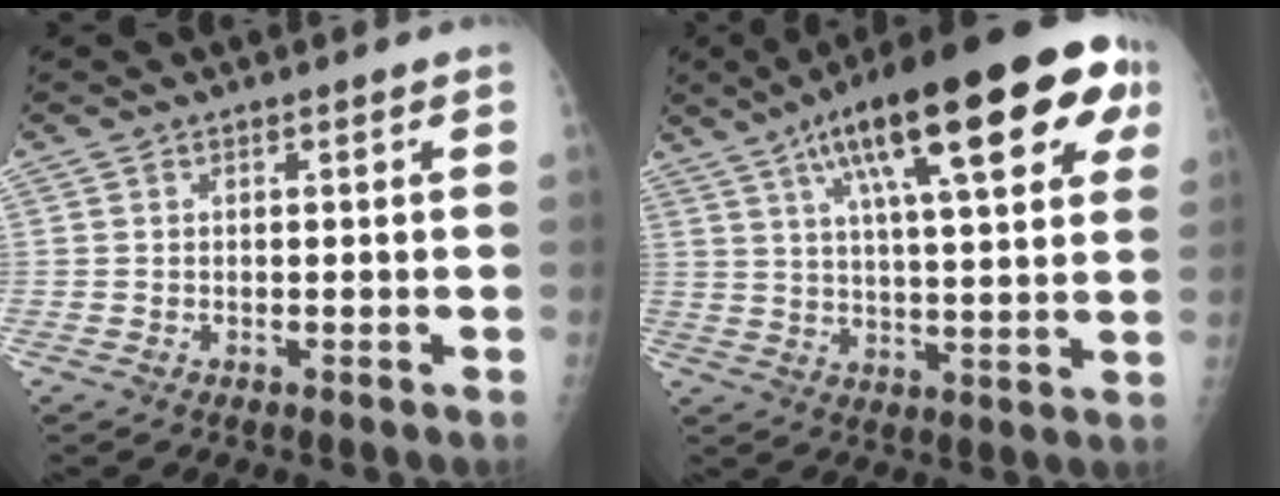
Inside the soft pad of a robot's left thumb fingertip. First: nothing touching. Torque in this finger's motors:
{"motor_torque": [1.14, 0.93, 1.91, -0.86, 0.27]}